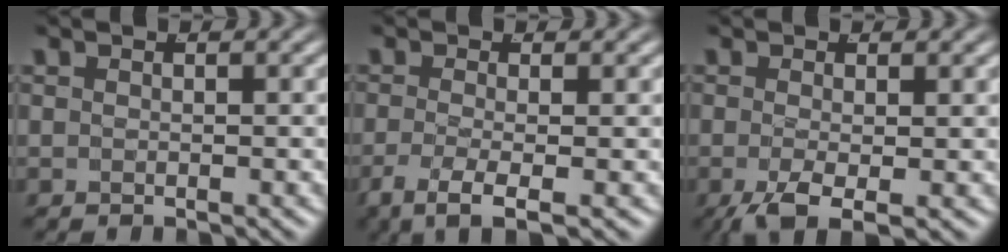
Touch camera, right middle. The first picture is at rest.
{"total": 4.3, "force": [-2.5, 0.9, 3.3], "torque": [-0.074, -0.030, -0.026]}
{"total": 4.4, "force": [-2.9, 1.5, 3.0], "torque": [-0.068, -0.035, -0.028]}